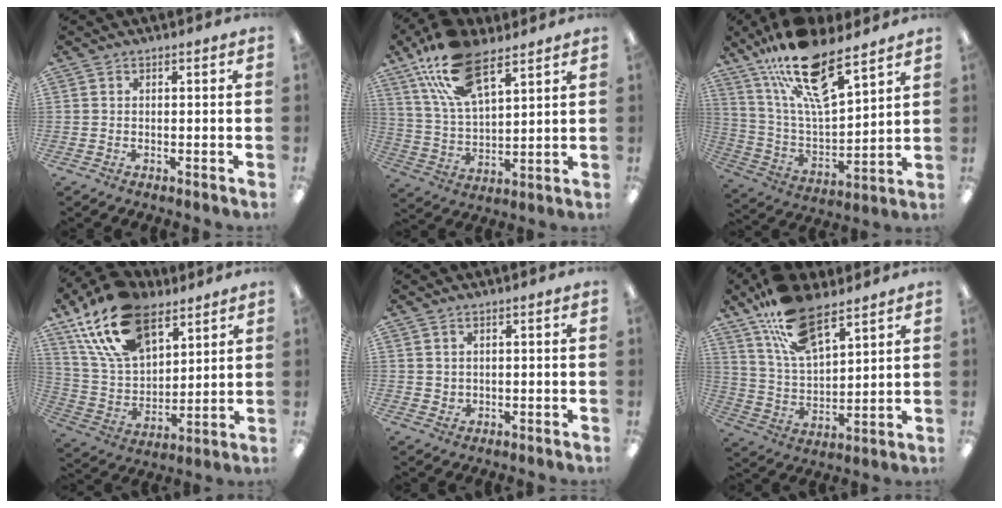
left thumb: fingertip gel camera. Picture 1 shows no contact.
{"total": 17.4, "force": [10.9, 7.8, 11.1], "torque": [-0.222, -0.031, 0.194]}
{"total": 20.5, "force": [14.5, 6.6, 12.8], "torque": [-0.244, -0.086, 0.251]}
{"total": 21.1, "force": [13.0, 11.5, 11.9], "torque": [-0.251, -0.050, 0.237]}
{"total": 1.8, "force": [1.2, 1.4, 0.3], "torque": [-0.007, 0.000, 0.022]}
{"total": 16.3, "force": [11.0, 7.1, 9.8], "torque": [-0.188, -0.041, 0.199]}